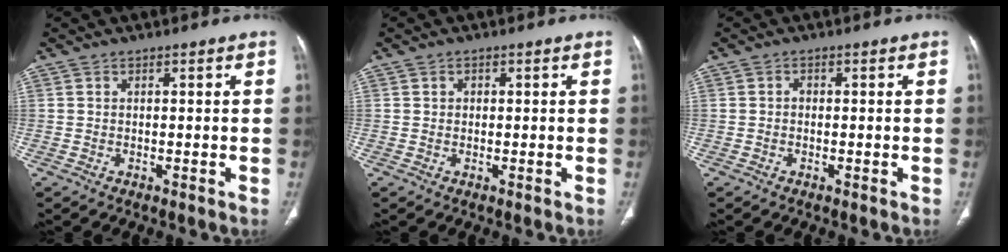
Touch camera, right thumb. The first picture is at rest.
{"total": 0.8, "force": [0.1, 0.7, 0.3], "torque": [0.000, 0.002, 0.001]}
{"total": 0.8, "force": [-0.1, 0.6, 0.5], "torque": [0.000, 0.004, -0.006]}